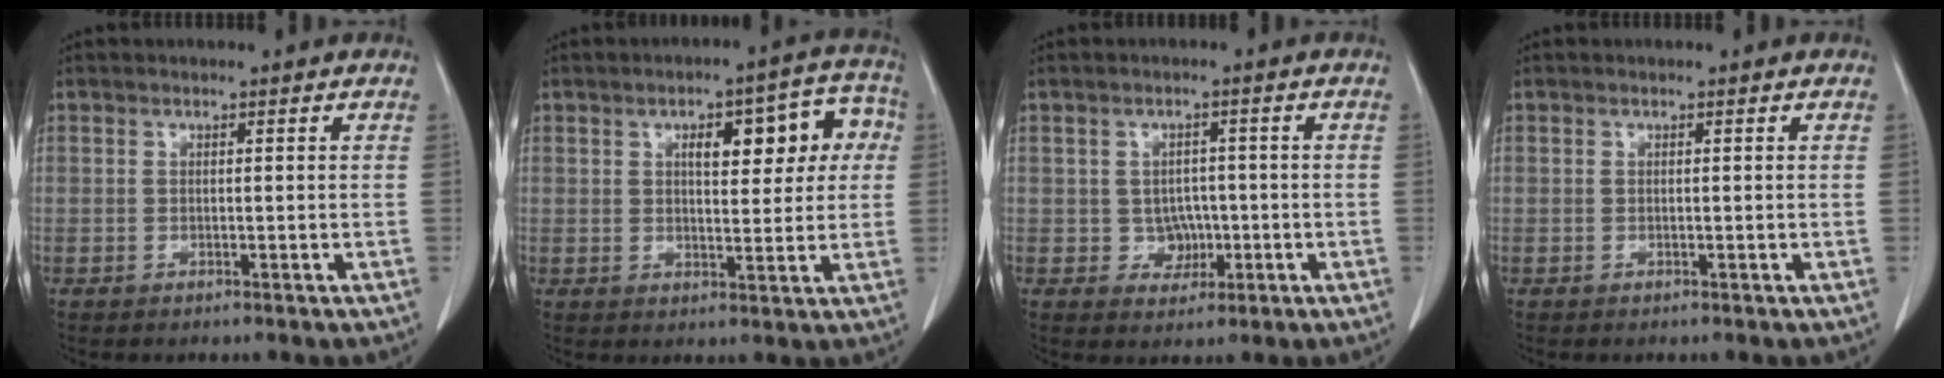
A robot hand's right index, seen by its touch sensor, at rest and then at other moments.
{"total": 10.6, "force": [2.9, 4.3, 9.3], "torque": [-0.109, 0.037, 0.037]}
{"total": 3.4, "force": [-0.6, 3.1, 1.3], "torque": [-0.009, 0.006, 0.000]}
{"total": 0.0}